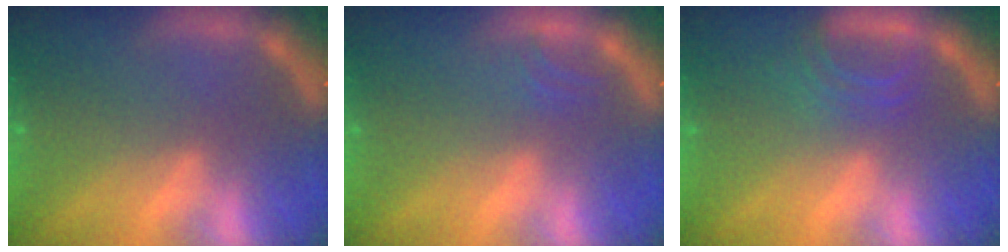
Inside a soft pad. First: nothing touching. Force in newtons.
{"total": 0.9}
{"total": 2.9}